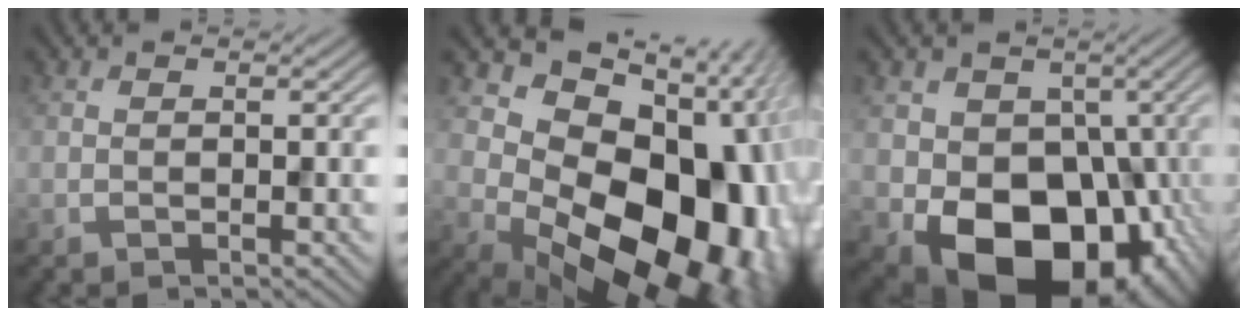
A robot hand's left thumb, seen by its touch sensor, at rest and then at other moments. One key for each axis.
{"total": 19.2, "fx": -1.4, "fy": 13.2, "fz": 13.8, "tx": -0.192, "ty": -0.058, "tz": 0.023}
{"total": 16.5, "fx": -5.2, "fy": 12.2, "fz": 9.9, "tx": -0.141, "ty": -0.034, "tz": -0.086}